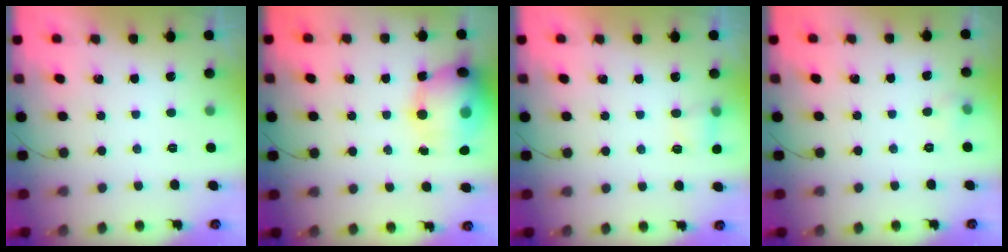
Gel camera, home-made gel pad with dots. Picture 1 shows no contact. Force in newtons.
{"total": 17.9, "press": 16.9, "slide": 5.7}
{"total": 4.7, "press": 4.4, "slide": 1.6}
{"total": 3.9, "press": 3.5, "slide": 1.7}